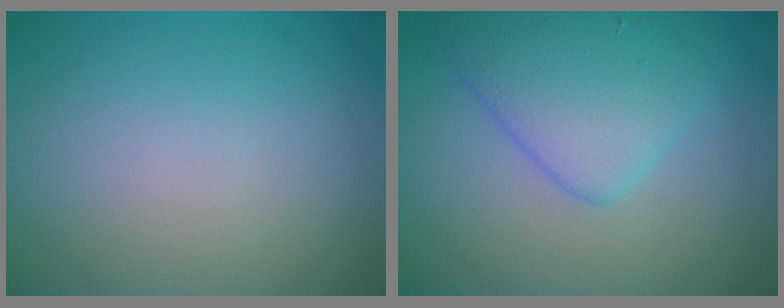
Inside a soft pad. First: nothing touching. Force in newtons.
{"total": 5.1, "press": 5.1, "slide": 0.1}